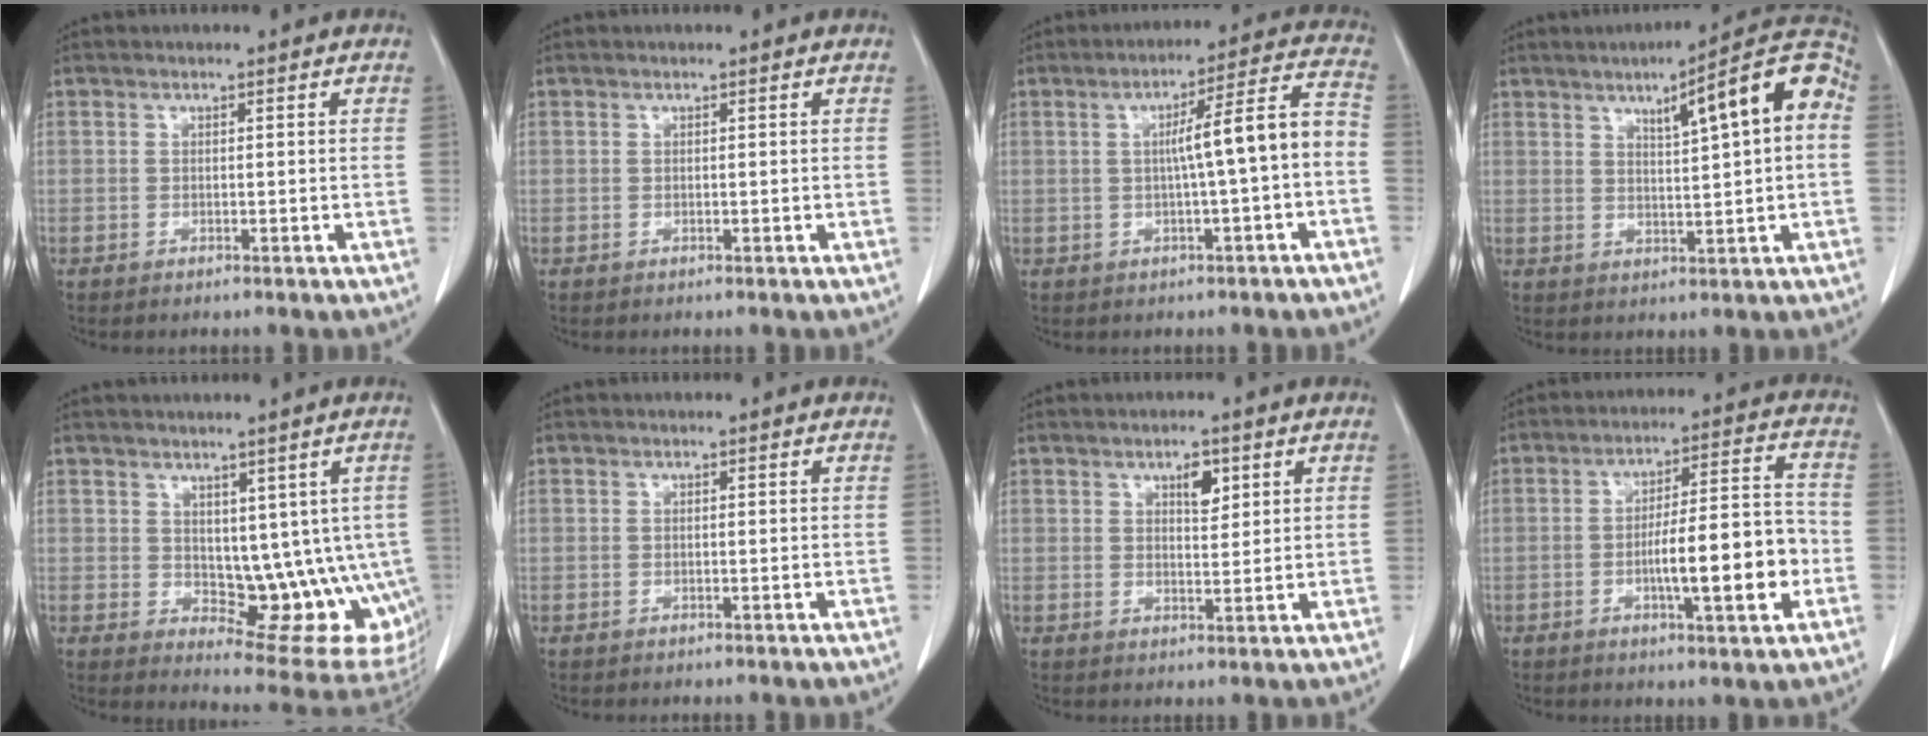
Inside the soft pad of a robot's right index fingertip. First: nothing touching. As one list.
[{"total": 0.0}, {"total": 8.8, "force": [-0.8, 0.0, 8.8], "torque": [-0.124, 0.028, -0.012]}, {"total": 12.1, "force": [3.5, 1.5, 11.5], "torque": [-0.158, 0.028, 0.045]}, {"total": 12.5, "force": [0.1, 7.0, 10.3], "torque": [-0.104, -0.003, 0.022]}, {"total": 0.0}, {"total": 3.3, "force": [1.9, 1.4, 2.4], "torque": [-0.037, -0.003, 0.033]}, {"total": 12.2, "force": [-3.2, 1.7, 11.7], "torque": [-0.185, 0.015, -0.044]}]